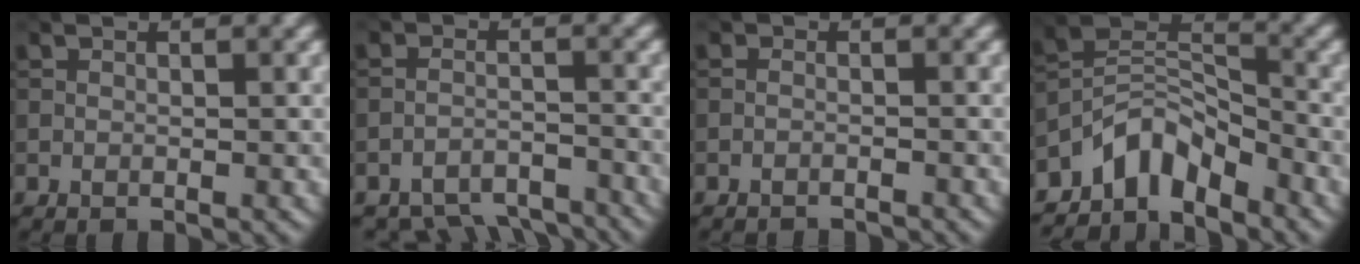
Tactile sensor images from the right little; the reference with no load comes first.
{"total": 6.8, "force": [-6.4, 2.0, 1.1], "torque": [-0.017, -0.012, -0.097]}
{"total": 2.7, "force": [-2.6, 0.3, 0.4], "torque": [-0.006, 0.006, -0.037]}
{"total": 5.9, "force": [-4.9, 2.4, 2.0], "torque": [-0.023, 0.002, -0.105]}